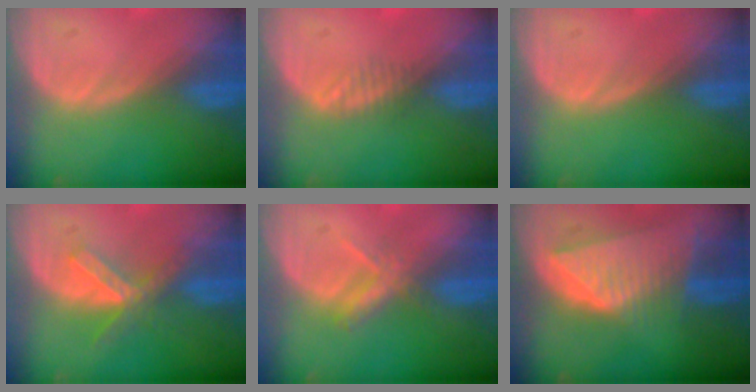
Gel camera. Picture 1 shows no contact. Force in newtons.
{"total": 1.7, "press": 1.4, "slide": 1.0}
{"total": 0.0}
{"total": 5.2, "press": 5.1, "slide": 1.0}
{"total": 3.3, "press": 3.2, "slide": 0.9}
{"total": 8.8, "press": 7.9, "slide": 3.7}